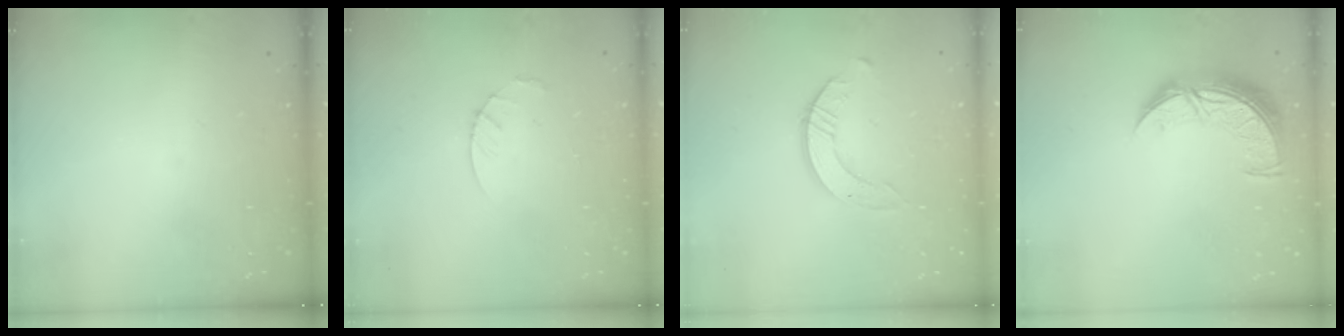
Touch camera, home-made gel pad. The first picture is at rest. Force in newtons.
{"total": 3.7, "press": 3.7, "slide": 0.5}
{"total": 2.5, "press": 2.5, "slide": 0.3}
{"total": 10.9, "press": 10.9, "slide": 0.9}